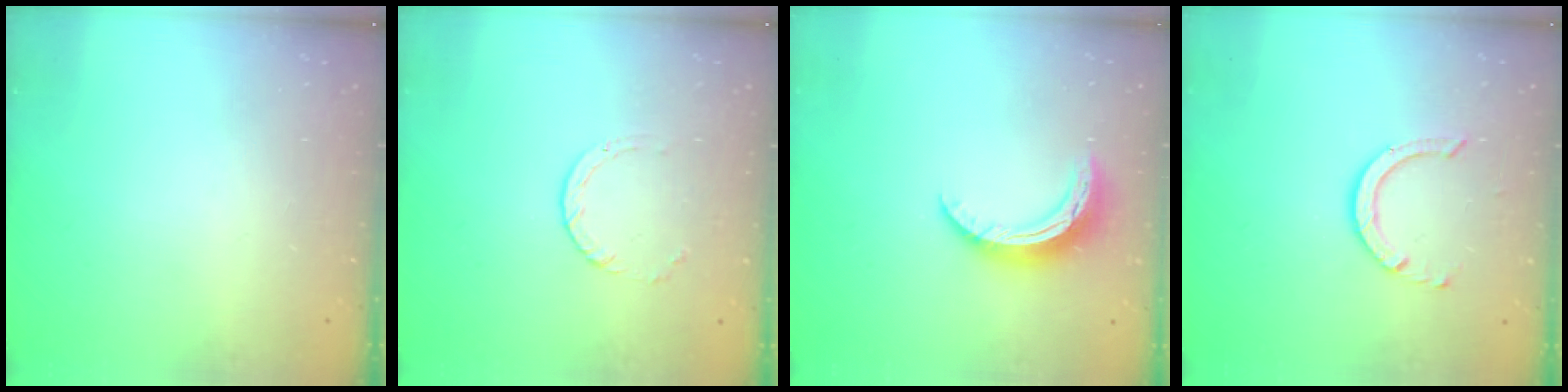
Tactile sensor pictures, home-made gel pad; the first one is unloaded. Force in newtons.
{"total": 1.0, "press": 1.0, "slide": 0.1}
{"total": 10.4, "press": 10.3, "slide": 0.5}
{"total": 7.3, "press": 7.3, "slide": 0.5}